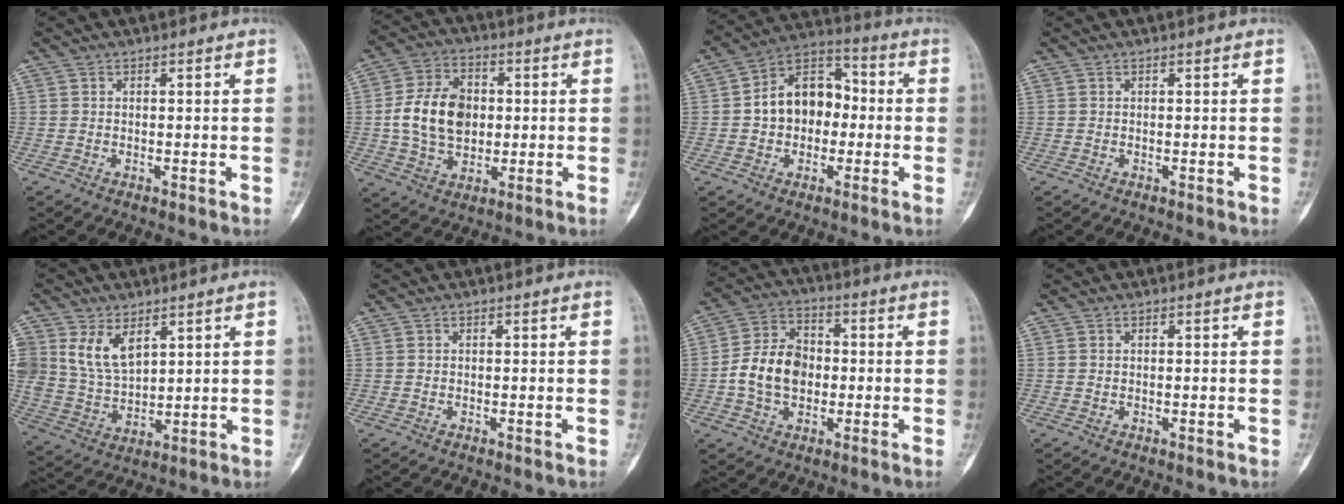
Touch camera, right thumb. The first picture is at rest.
{"total": 13.0, "force": [0.4, 9.2, 9.2], "torque": [-0.150, 0.011, 0.007]}
{"total": 12.8, "force": [-0.3, 9.2, 8.9], "torque": [-0.113, 0.041, -0.017]}
{"total": 0.0}
{"total": 9.5, "force": [4.5, 6.0, 5.9], "torque": [-0.096, -0.020, 0.103]}
{"total": 0.0}
{"total": 11.2, "force": [-1.2, 8.0, 7.7], "torque": [-0.126, 0.026, -0.028]}
{"total": 0.0}